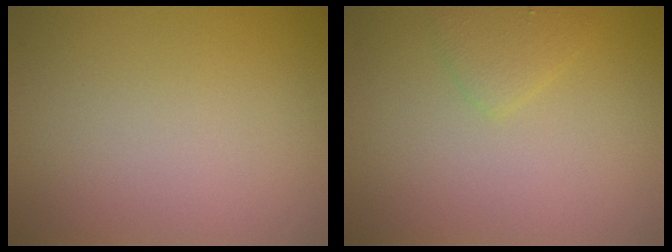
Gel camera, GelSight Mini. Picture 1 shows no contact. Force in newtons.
{"total": 1.5, "press": 1.5, "slide": 0.1}